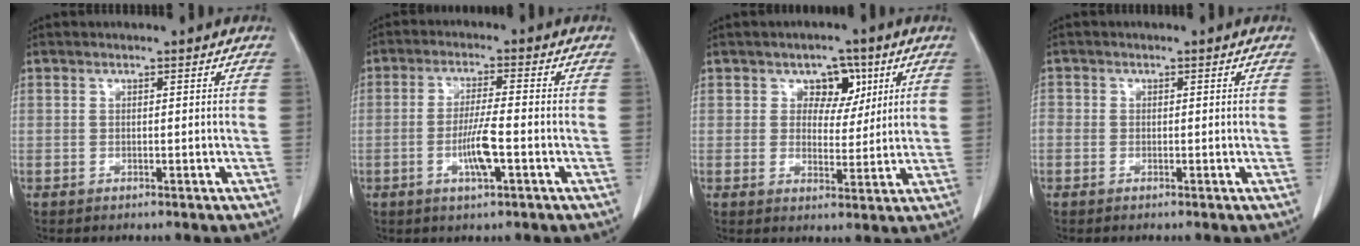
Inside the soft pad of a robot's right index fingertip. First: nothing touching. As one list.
[{"total": 5.6, "force": [-1.6, 0.3, 5.4], "torque": [-0.104, -0.004, -0.027]}, {"total": 5.3, "force": [2.4, 3.7, 2.8], "torque": [-0.028, 0.007, 0.035]}, {"total": 1.9, "force": [-0.6, 1.5, 0.9], "torque": [-0.027, 0.007, -0.009]}]